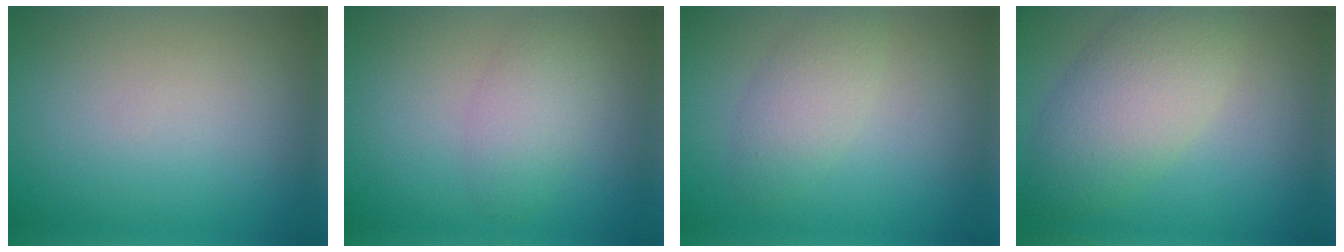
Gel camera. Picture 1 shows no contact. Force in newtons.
{"total": 2.8, "press": 2.8, "slide": 0.1}
{"total": 2.7, "press": 2.7, "slide": 0.1}
{"total": 6.1, "press": 6.1, "slide": 0.1}